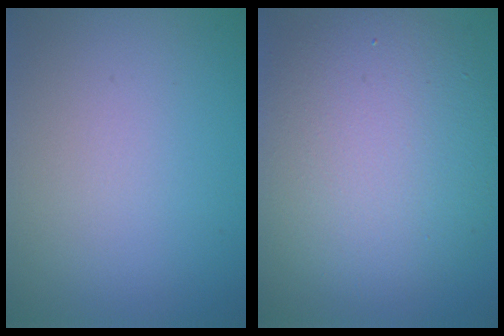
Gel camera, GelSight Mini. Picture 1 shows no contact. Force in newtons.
{"total": 9.5, "press": 9.5, "slide": 0.4}